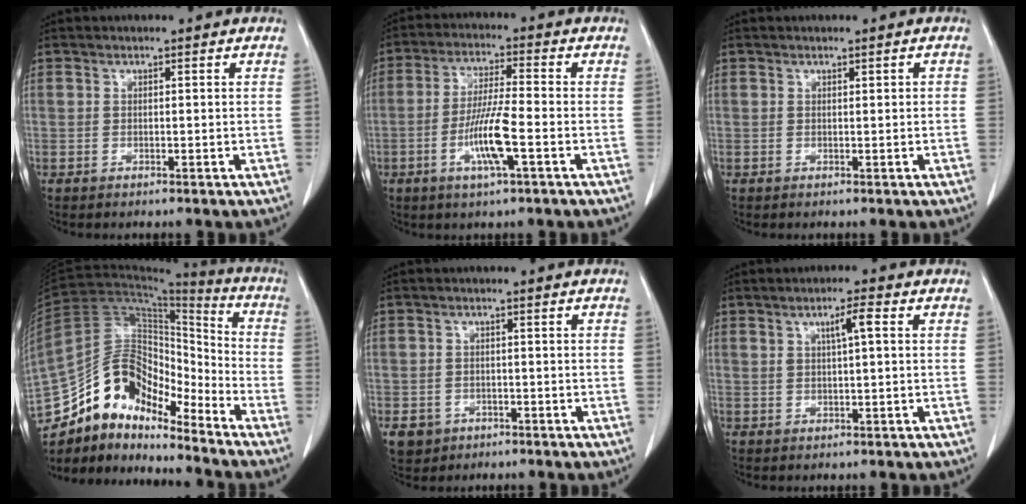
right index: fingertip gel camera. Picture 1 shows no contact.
{"total": 8.4, "force": [-2.9, 0.4, 7.9], "torque": [-0.154, -0.007, -0.056]}
{"total": 0.6, "force": [0.1, 0.1, 0.5], "torque": [-0.008, 0.001, 0.002]}
{"total": 15.0, "force": [-12.4, 6.1, 5.8], "torque": [-0.097, 0.070, -0.227]}
{"total": 4.4, "force": [-2.2, 3.8, 0.8], "torque": [-0.013, 0.006, -0.027]}
{"total": 3.3, "force": [1.1, 0.3, 3.1], "torque": [-0.053, 0.003, 0.020]}